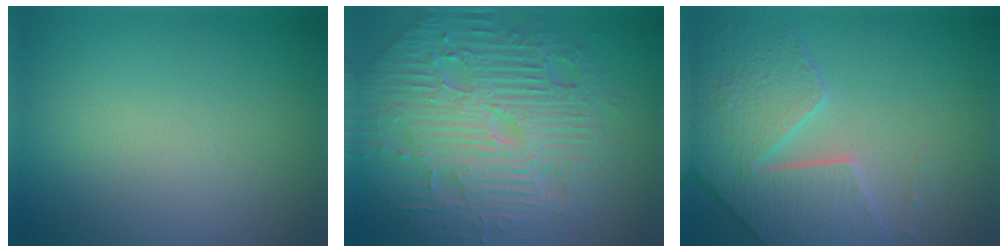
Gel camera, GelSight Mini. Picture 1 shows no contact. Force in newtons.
{"total": 11.7, "press": 7.5, "slide": 9.0}
{"total": 5.6, "press": 5.2, "slide": 2.2}